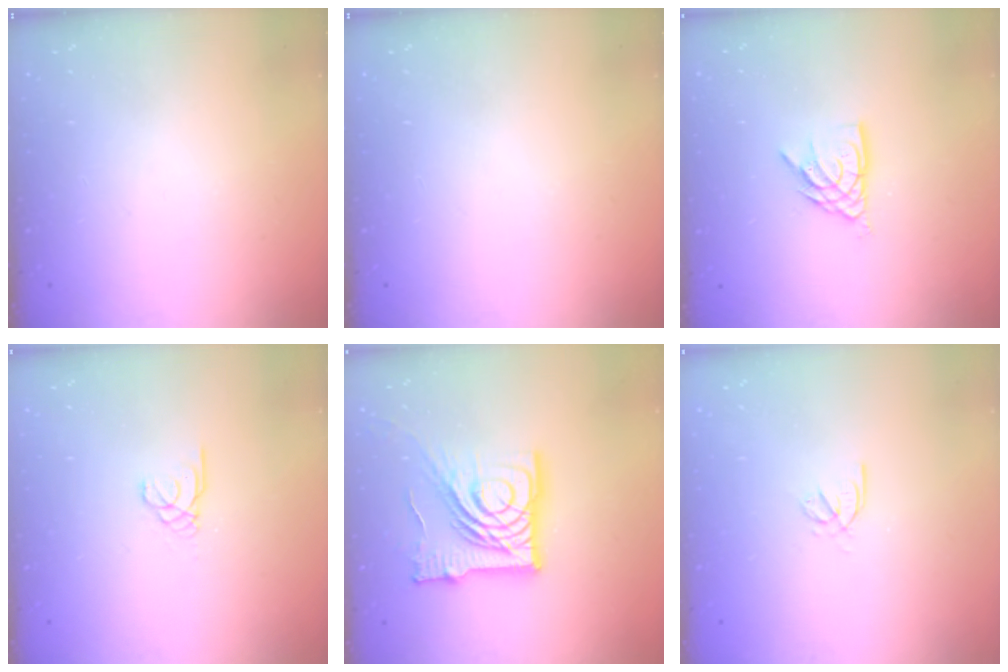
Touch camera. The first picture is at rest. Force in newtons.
{"total": 0.0}
{"total": 7.9, "press": 7.8, "slide": 0.6}
{"total": 1.7, "press": 1.7, "slide": 0.2}
{"total": 22.2, "press": 22.1, "slide": 2.7}
{"total": 2.9, "press": 2.8, "slide": 0.8}